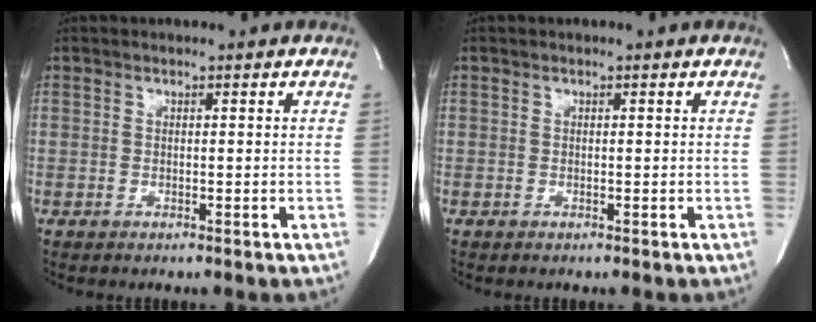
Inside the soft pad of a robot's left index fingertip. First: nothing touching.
{"total": 0.0}